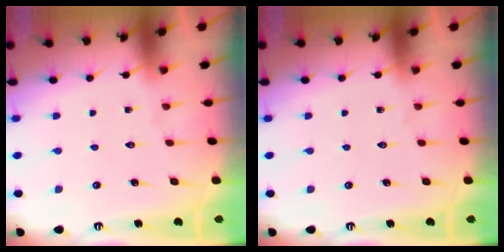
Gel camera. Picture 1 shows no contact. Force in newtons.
{"total": 0.0}